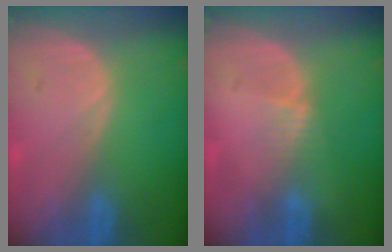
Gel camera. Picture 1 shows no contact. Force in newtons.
{"total": 1.6, "press": 1.6, "slide": 0.3}